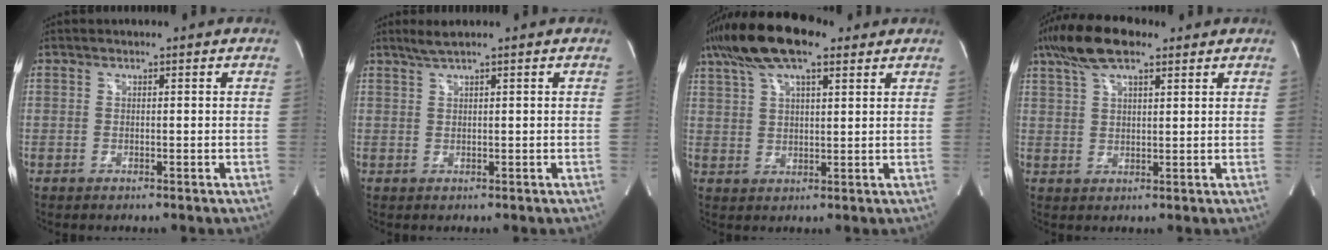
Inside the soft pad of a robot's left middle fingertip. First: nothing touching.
{"total": 2.0, "force": [1.5, -0.3, 1.3], "torque": [-0.033, 0.008, 0.034]}
{"total": 13.1, "force": [8.9, 3.7, 8.9], "torque": [-0.178, 0.038, 0.160]}
{"total": 9.6, "force": [6.4, 3.0, 6.5], "torque": [-0.132, 0.029, 0.116]}